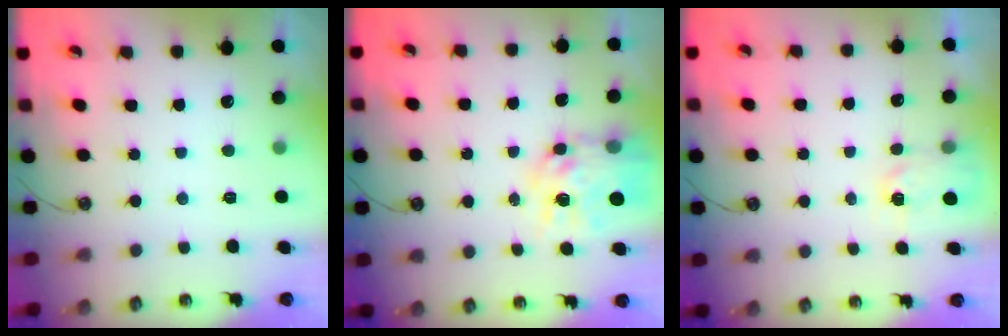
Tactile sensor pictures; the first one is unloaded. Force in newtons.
{"total": 13.1, "press": 13.0, "slide": 1.2}
{"total": 2.5, "press": 2.4, "slide": 0.4}